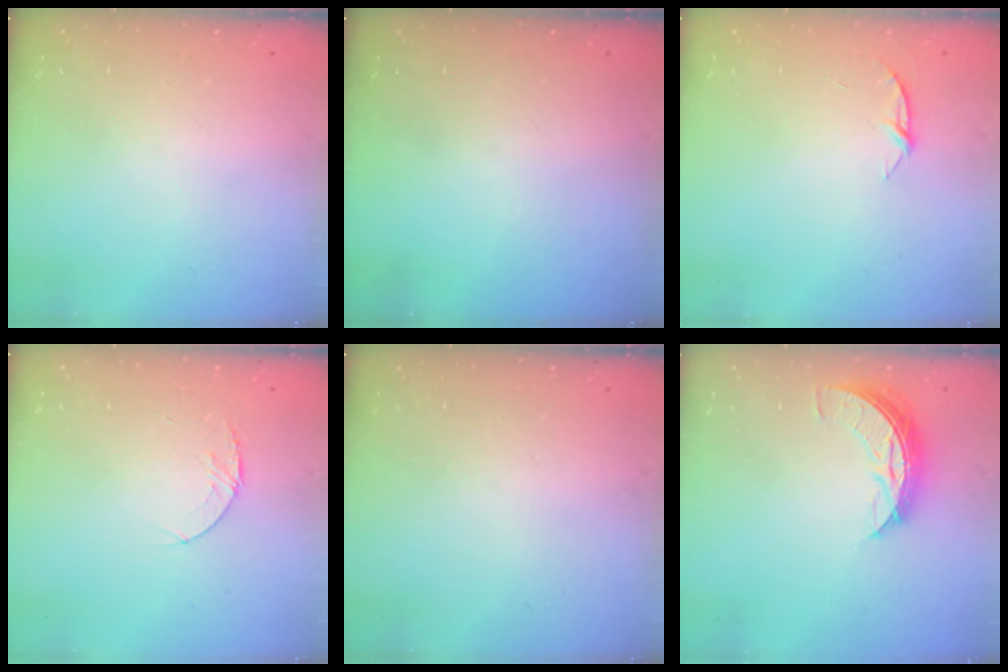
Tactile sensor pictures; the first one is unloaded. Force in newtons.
{"total": 0.0}
{"total": 4.3, "press": 4.3, "slide": 0.4}
{"total": 4.0, "press": 3.9, "slide": 0.5}
{"total": 0.0}
{"total": 7.9, "press": 7.9, "slide": 0.4}